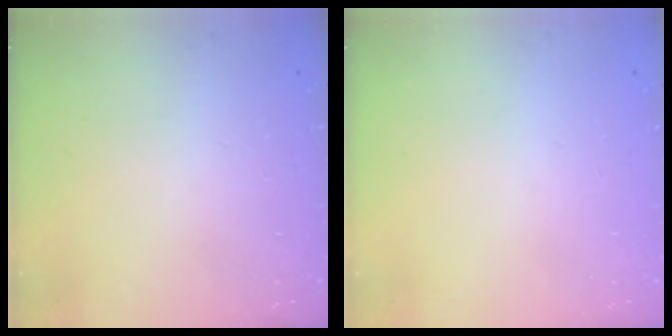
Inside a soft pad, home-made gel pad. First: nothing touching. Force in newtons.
{"total": 0.0}